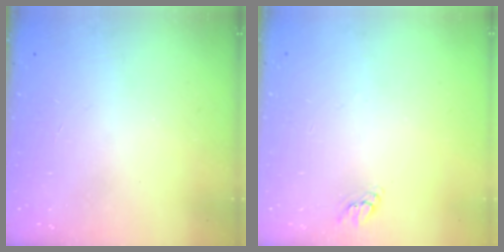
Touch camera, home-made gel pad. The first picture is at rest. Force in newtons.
{"total": 2.2, "press": 2.2, "slide": 0.1}